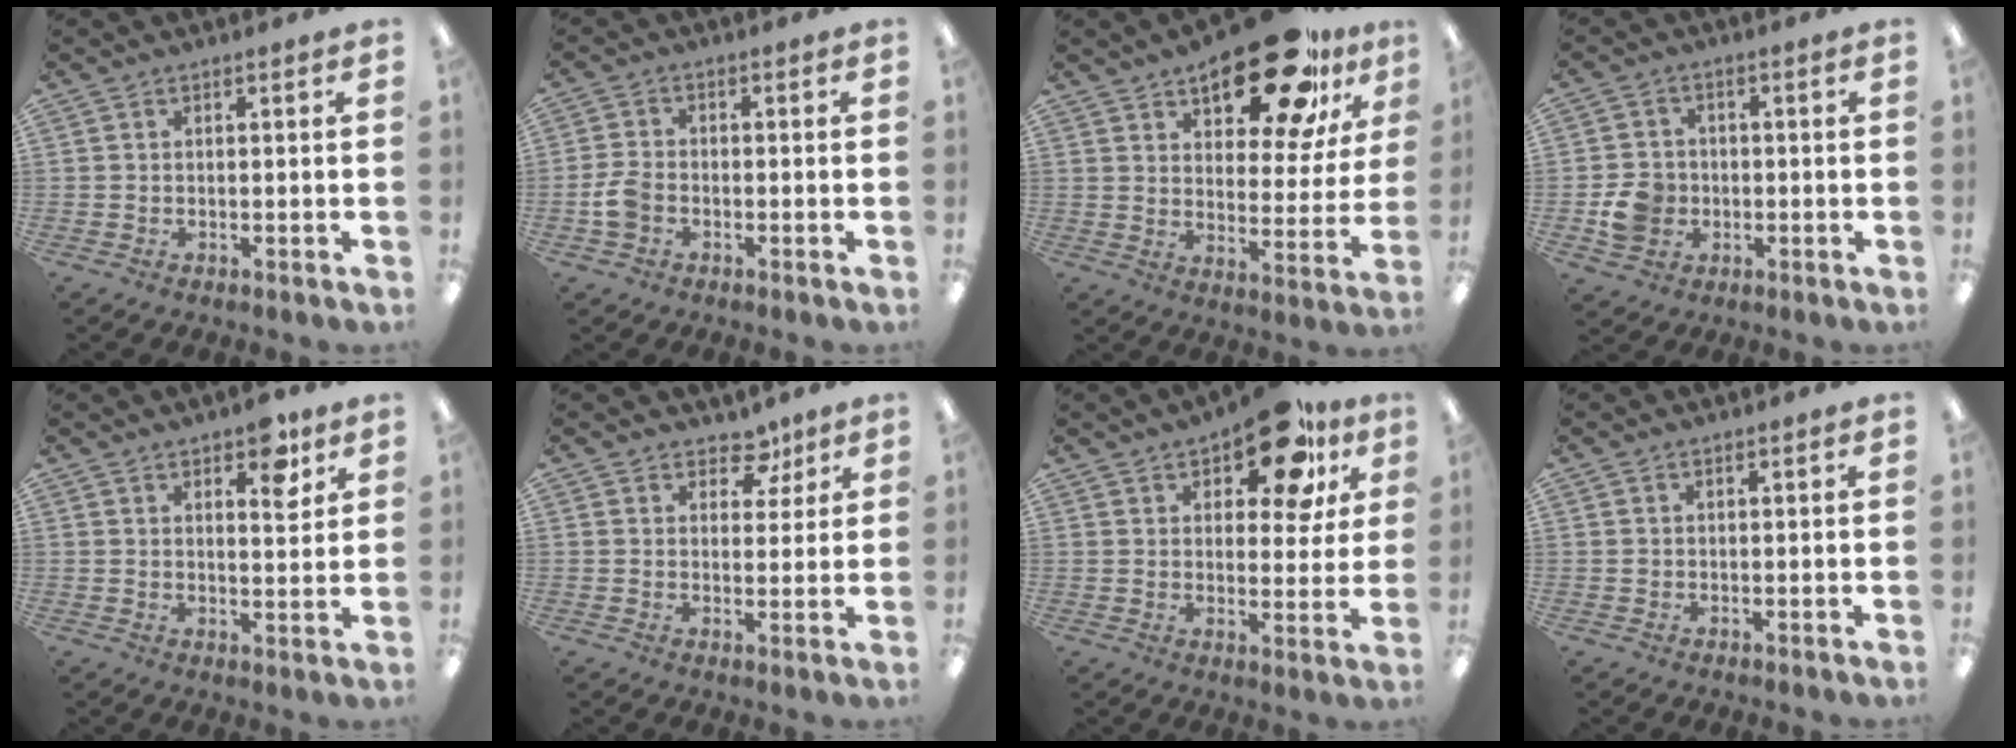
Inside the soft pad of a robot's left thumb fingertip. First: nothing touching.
{"total": 5.0, "force": [-1.7, 3.5, 3.1], "torque": [-0.063, 0.009, -0.031]}
{"total": 21.2, "force": [14.6, 8.7, 12.7], "torque": [-0.173, -0.086, 0.239]}
{"total": 6.9, "force": [-1.6, 6.1, 2.7], "torque": [-0.045, 0.010, -0.026]}
{"total": 7.5, "force": [4.9, 3.2, 4.6], "torque": [-0.046, -0.029, 0.079]}
{"total": 5.9, "force": [4.1, 3.6, 2.1], "torque": [-0.014, -0.021, 0.070]}
{"total": 15.6, "force": [9.9, 7.0, 9.8], "torque": [-0.134, -0.045, 0.165]}
{"total": 0.6, "force": [0.4, 0.5, 0.3], "torque": [-0.006, 0.003, 0.006]}